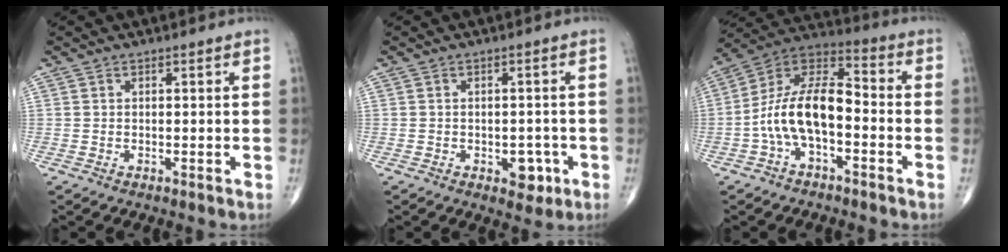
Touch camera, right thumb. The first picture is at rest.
{"total": 4.3, "force": [-1.7, 2.7, 2.9], "torque": [-0.015, 0.006, -0.018]}
{"total": 13.8, "force": [-3.2, 6.8, 11.6], "torque": [-0.214, 0.053, -0.067]}